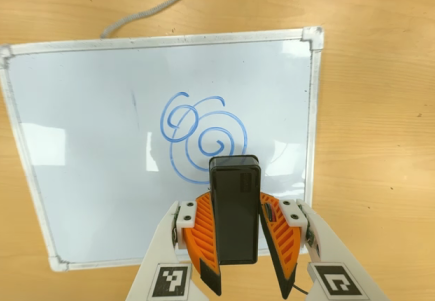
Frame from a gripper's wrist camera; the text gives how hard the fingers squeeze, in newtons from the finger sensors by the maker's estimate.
{"total": 6.2, "left": 6.2, "right": 6.3}